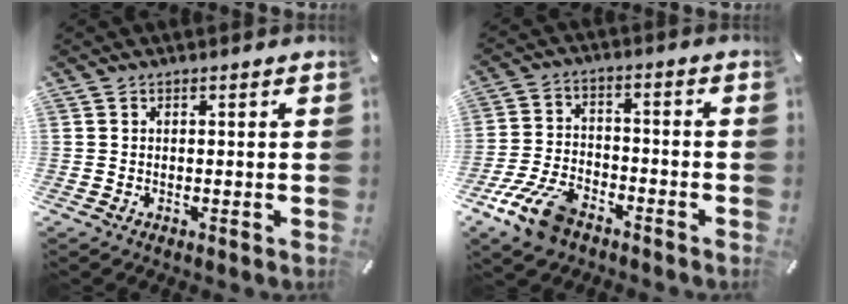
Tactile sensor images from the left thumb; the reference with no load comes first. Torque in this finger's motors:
{"motor_torque": [0.94, 2.35, 0.54, 0.51, 0.09]}